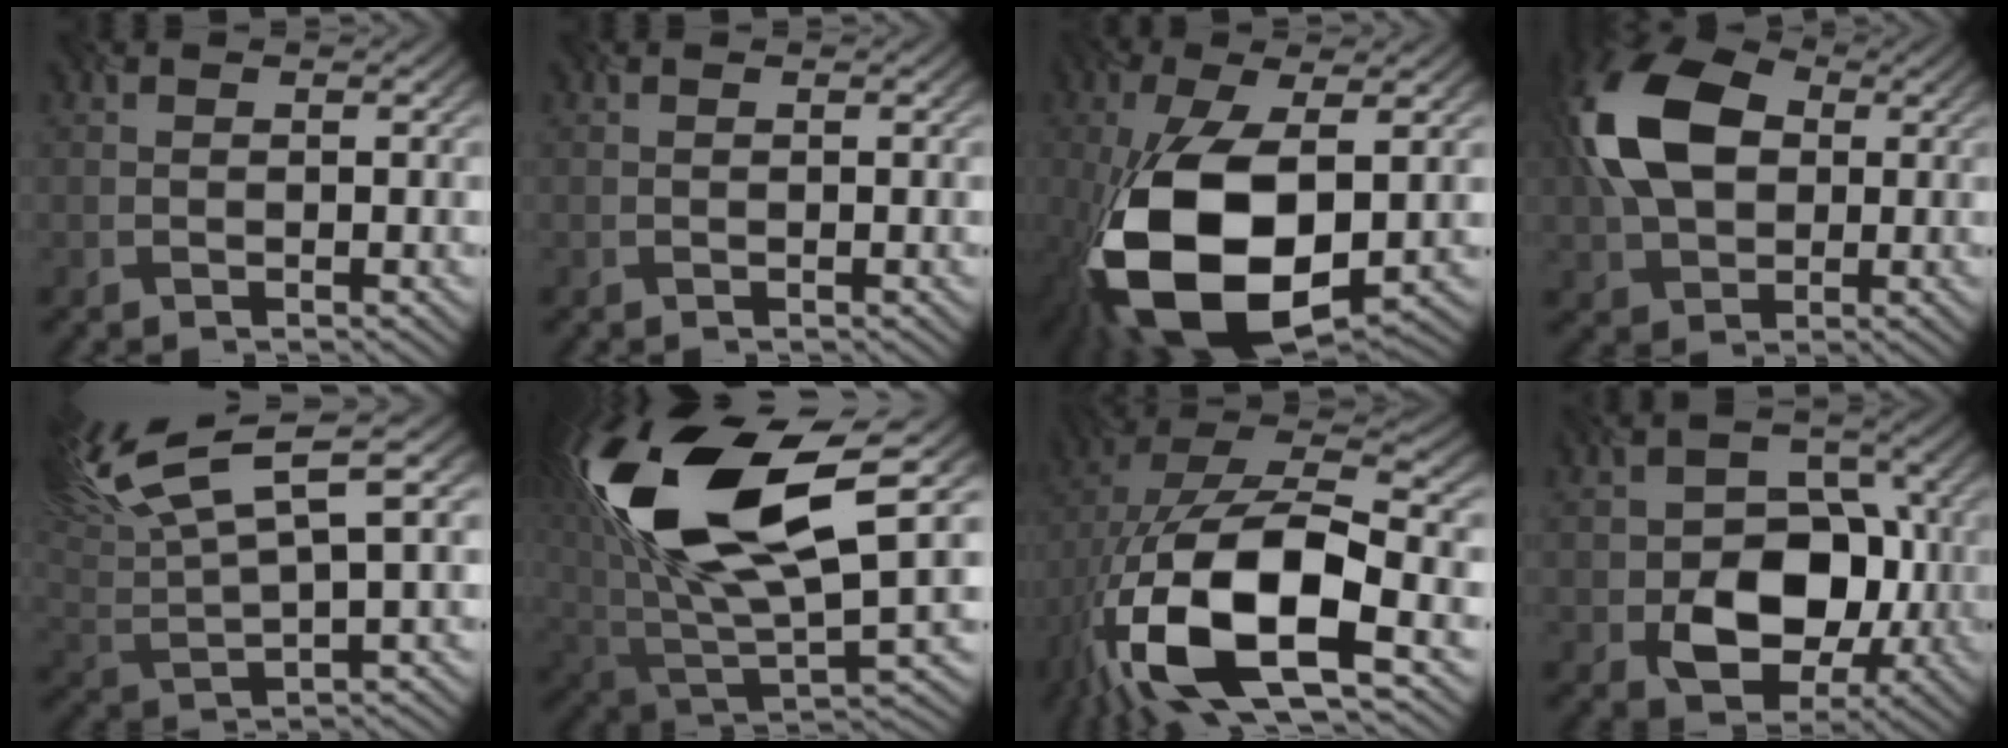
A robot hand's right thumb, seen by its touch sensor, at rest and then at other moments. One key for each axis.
{"total": 0.0}
{"total": 16.9, "fx": -3.7, "fy": 8.5, "fz": 14.1, "tx": -0.311, "ty": -0.027, "tz": -0.060}
{"total": 12.7, "fx": 1.4, "fy": 8.7, "fz": 9.1, "tx": -0.222, "ty": 0.022, "tz": 0.014}
{"total": 12.8, "fx": 7.3, "fy": 3.3, "fz": 9.9, "tx": -0.226, "ty": 0.024, "tz": 0.136}
{"total": 18.8, "fx": 6.4, "fy": 8.7, "fz": 15.3, "tx": -0.323, "ty": 0.012, "tz": 0.115}
{"total": 17.7, "fx": -5.2, "fy": 8.3, "fz": 14.8, "tx": -0.301, "ty": -0.019, "tz": -0.081}
{"total": 9.6, "fx": -2.4, "fy": 7.2, "fz": 5.9, "tx": -0.092, "ty": -0.008, "tz": -0.039}